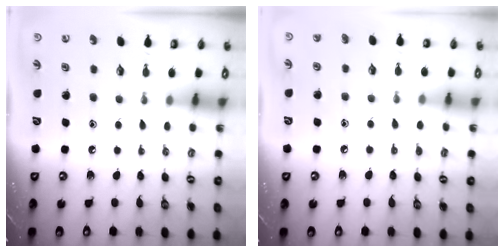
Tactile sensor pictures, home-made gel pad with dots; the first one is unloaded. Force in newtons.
{"total": 5.1, "press": 5.1, "slide": 0.4}